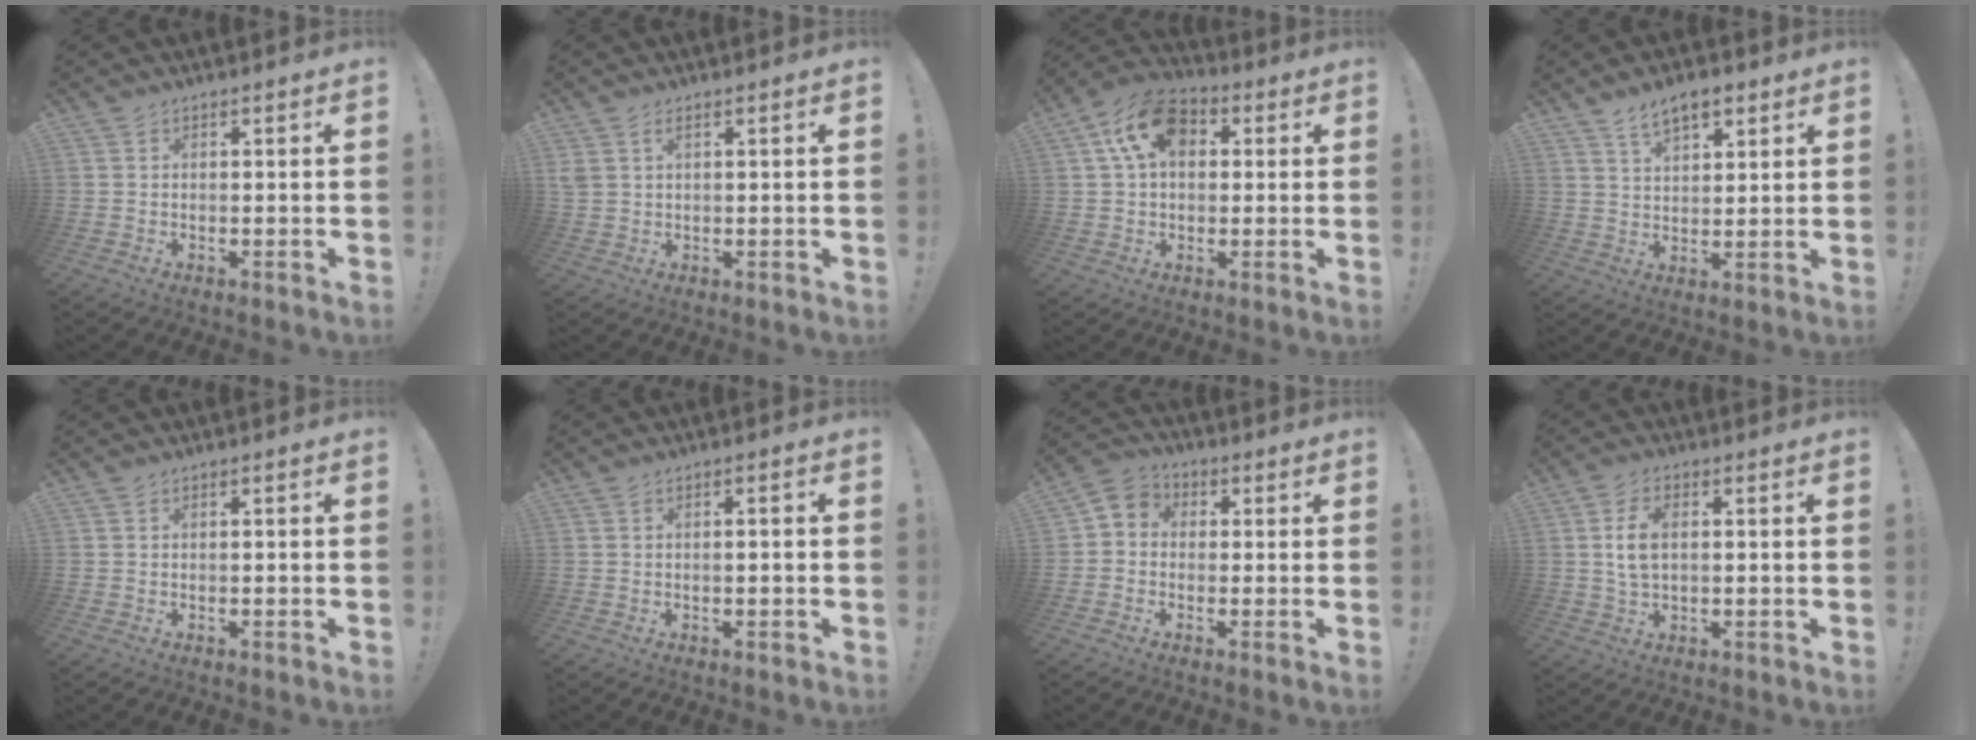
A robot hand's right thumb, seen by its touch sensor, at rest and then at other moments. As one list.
[{"total": 2.5, "force": [1.1, 1.3, 1.8], "torque": [-0.033, 0.002, 0.020]}, {"total": 13.3, "force": [4.5, 8.8, 9.0], "torque": [-0.149, 0.005, 0.088]}, {"total": 7.6, "force": [4.7, 3.8, 4.5], "torque": [-0.071, -0.013, 0.084]}, {"total": 0.7, "force": [-0.5, -0.2, 0.5], "torque": [-0.015, 0.002, -0.007]}, {"total": 1.6, "force": [-0.7, 0.0, 1.5], "torque": [-0.031, 0.005, -0.012]}, {"total": 4.8, "force": [-1.8, 4.1, 1.8], "torque": [-0.040, 0.021, -0.029]}, {"total": 6.1, "force": [1.0, 3.8, 4.7], "torque": [-0.084, 0.001, 0.015]}]